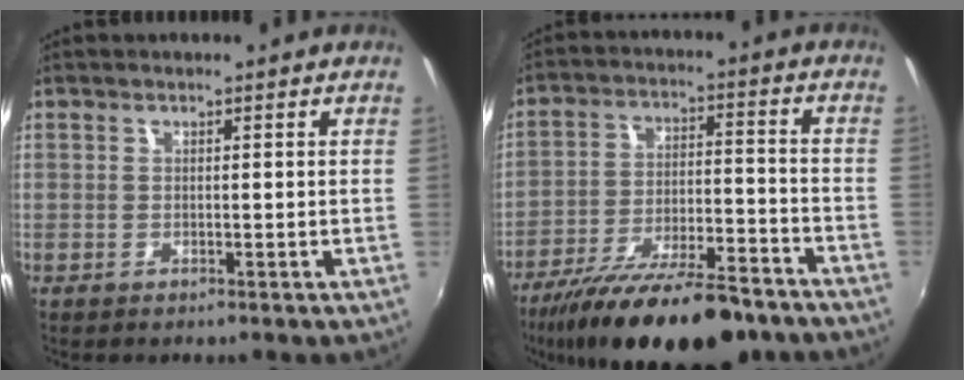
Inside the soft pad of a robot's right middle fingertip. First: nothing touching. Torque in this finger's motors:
{"motor_torque": [1.09, -1.04, 0.89, 0.14]}